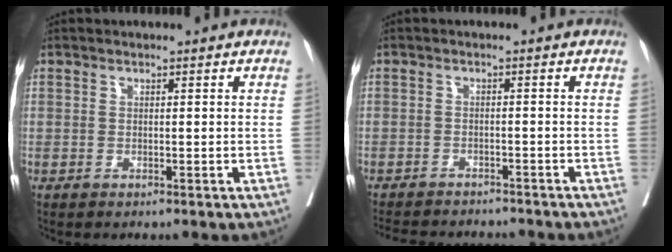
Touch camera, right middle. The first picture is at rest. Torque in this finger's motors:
{"motor_torque": [0.97, -1.17, 0.12, 0.04]}